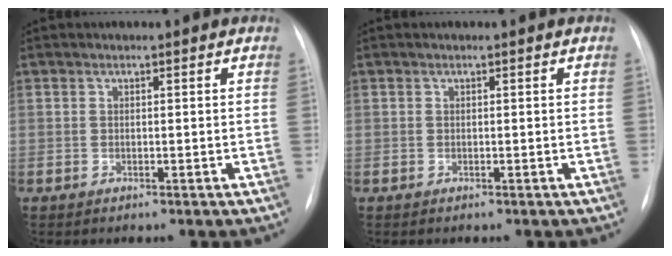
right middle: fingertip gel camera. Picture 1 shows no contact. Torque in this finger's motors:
{"motor_torque": [-0.56, 0.40, -0.16, -0.04]}